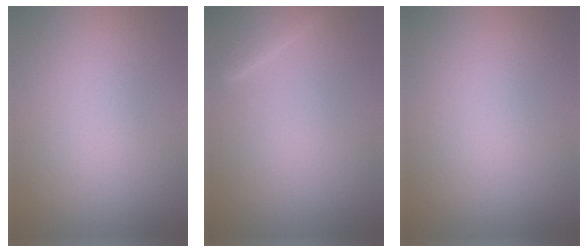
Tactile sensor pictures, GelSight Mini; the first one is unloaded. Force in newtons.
{"total": 2.6, "press": 2.6, "slide": 0.2}
{"total": 0.0}